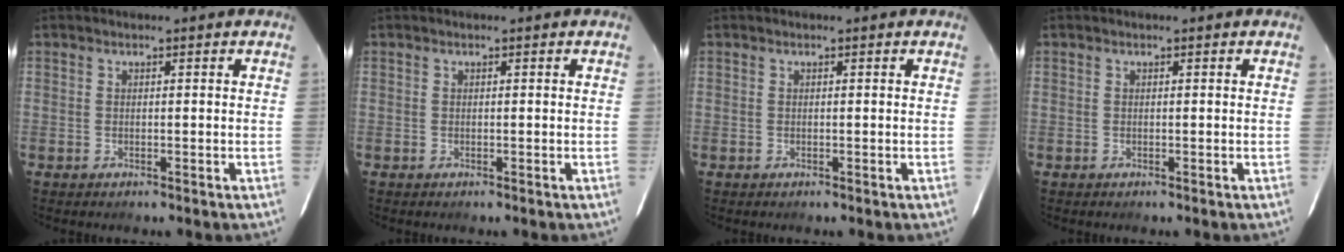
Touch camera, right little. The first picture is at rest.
{"total": 0.0}
{"total": 0.0}
{"total": 0.0}